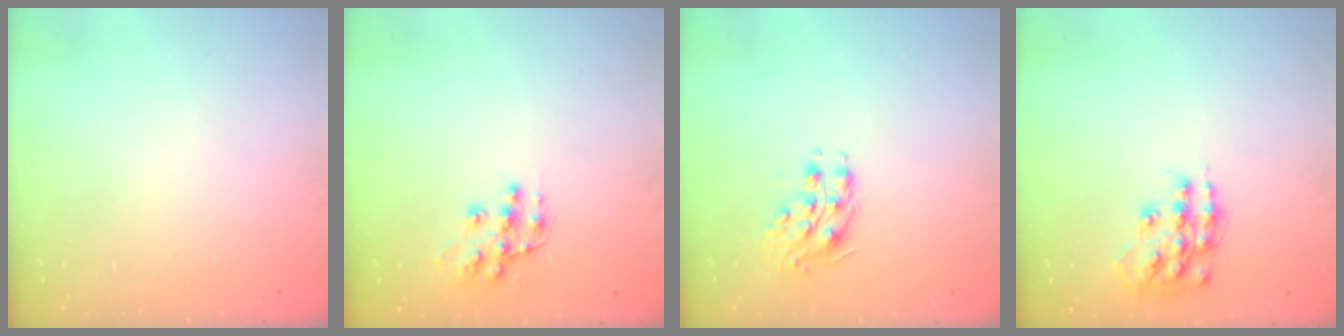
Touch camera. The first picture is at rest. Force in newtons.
{"total": 10.7, "press": 10.7, "slide": 0.6}
{"total": 9.3, "press": 9.3, "slide": 0.2}
{"total": 13.7, "press": 13.7, "slide": 0.9}